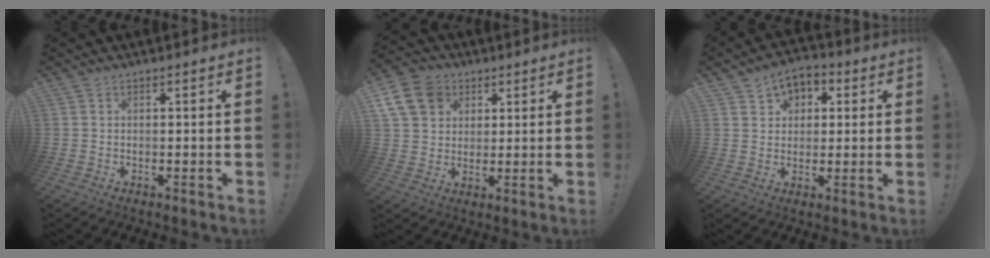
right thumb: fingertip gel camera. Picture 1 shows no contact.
{"total": 12.6, "force": [5.0, 10.2, 5.4], "torque": [-0.092, -0.020, 0.103]}
{"total": 6.0, "force": [2.6, 4.9, 2.2], "torque": [-0.032, -0.012, 0.049]}